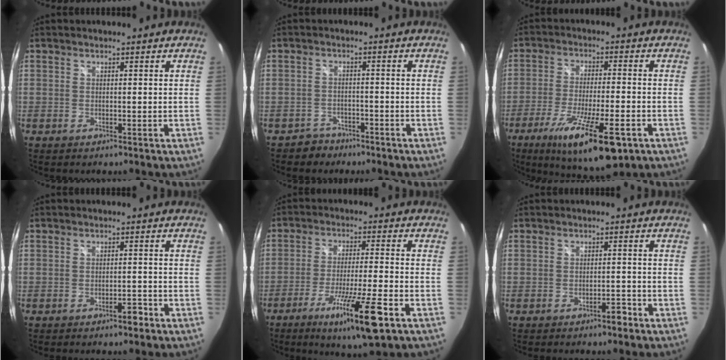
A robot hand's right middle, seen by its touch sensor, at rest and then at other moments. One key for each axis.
{"total": 3.8, "fx": -3.0, "fy": 2.3, "fz": -0.1, "tx": -0.008, "ty": 0.007, "tz": -0.050}
{"total": 17.0, "fx": -9.3, "fy": 3.8, "fz": 13.7, "tx": -0.254, "ty": -0.050, "tz": -0.152}
{"total": 2.3, "fx": -1.7, "fy": 0.8, "fz": 1.3, "tx": -0.025, "ty": 0.000, "tz": -0.025}
{"total": 13.4, "fx": -7.3, "fy": 0.8, "fz": 11.3, "tx": -0.216, "ty": -0.035, "tz": -0.126}
{"total": 2.1, "fx": -1.7, "fy": 0.7, "fz": 1.1, "tx": -0.021, "ty": 0.001, "tz": -0.025}